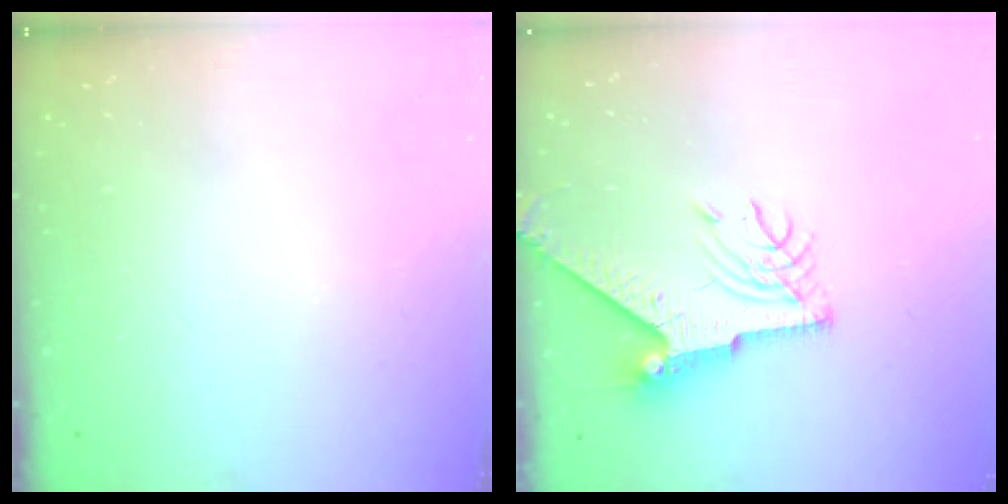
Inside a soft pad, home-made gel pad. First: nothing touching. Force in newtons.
{"total": 9.1, "press": 9.1, "slide": 0.6}